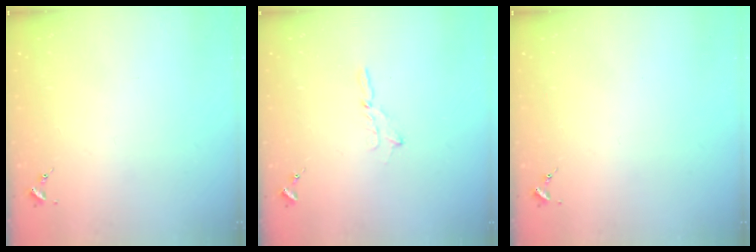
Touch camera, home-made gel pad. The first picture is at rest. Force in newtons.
{"total": 1.8, "press": 1.7, "slide": 0.2}
{"total": 0.0}